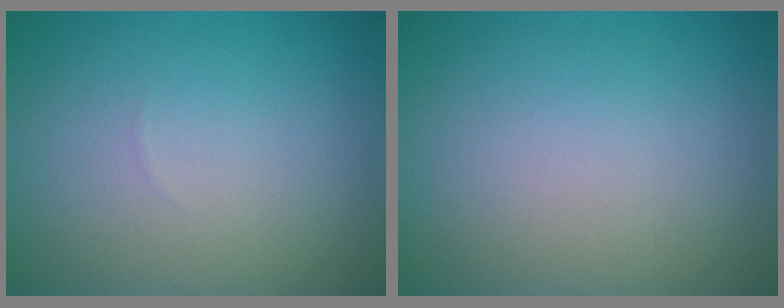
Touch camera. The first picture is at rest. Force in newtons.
{"total": 0.0}